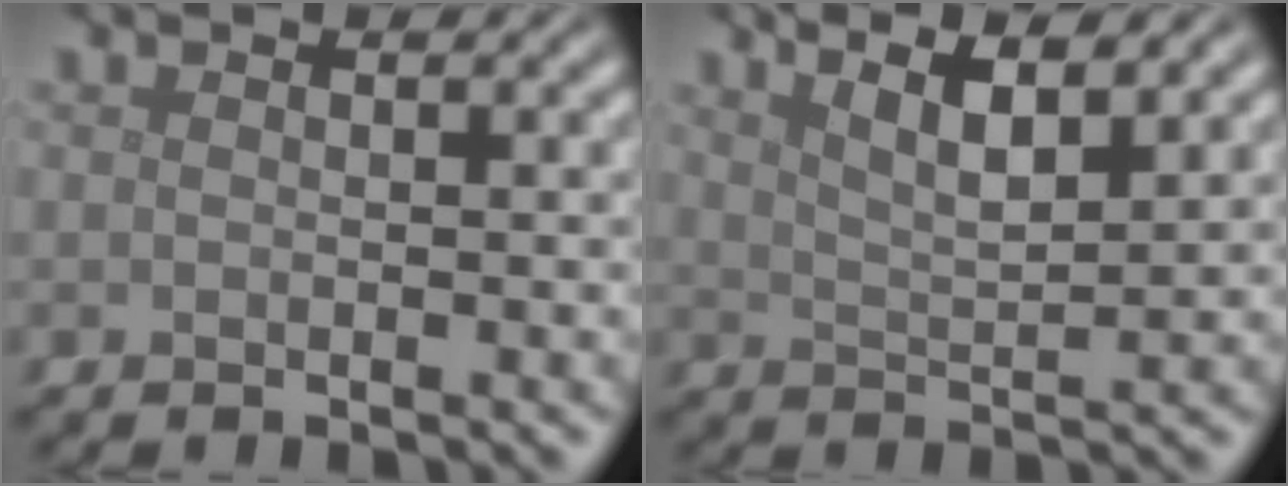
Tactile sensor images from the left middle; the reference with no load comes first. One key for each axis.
{"total": 4.9, "fx": 3.4, "fy": 1.2, "fz": 3.3, "tx": -0.038, "ty": 0.014, "tz": 0.041}